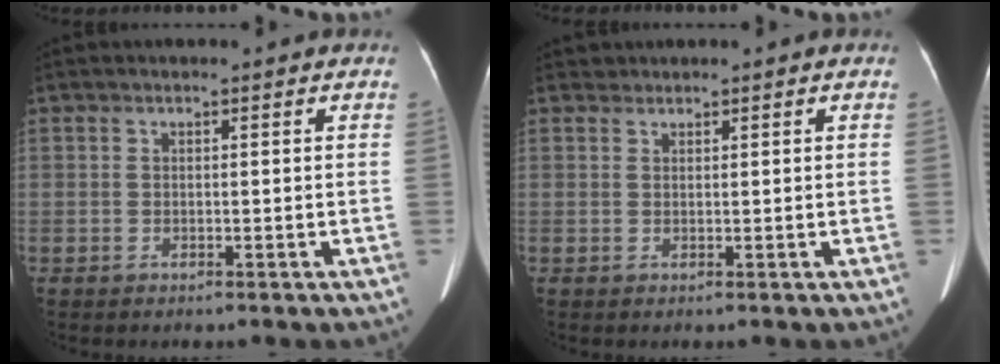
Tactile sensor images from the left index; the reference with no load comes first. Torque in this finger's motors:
{"motor_torque": [-0.11, -0.21, -0.02, -0.01]}